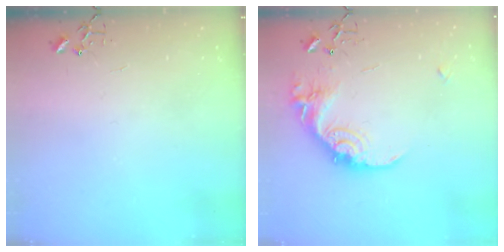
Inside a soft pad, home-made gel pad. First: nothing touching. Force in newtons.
{"total": 18.0, "press": 17.9, "slide": 1.1}